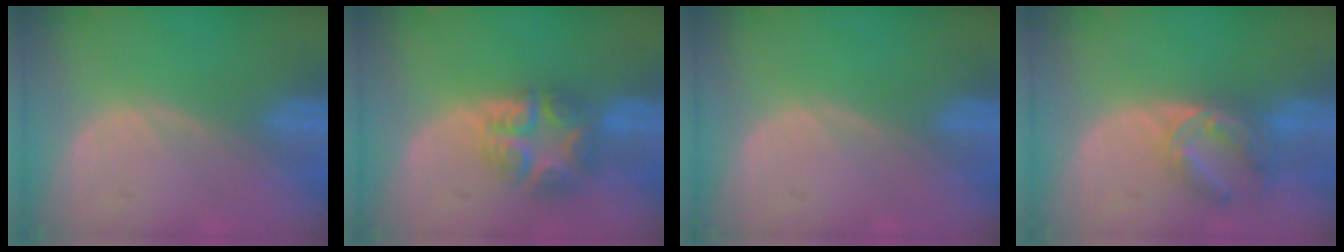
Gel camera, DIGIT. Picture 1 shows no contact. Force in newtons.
{"total": 7.6, "press": 6.7, "slide": 3.6}
{"total": 0.0}
{"total": 7.1, "press": 6.1, "slide": 3.7}